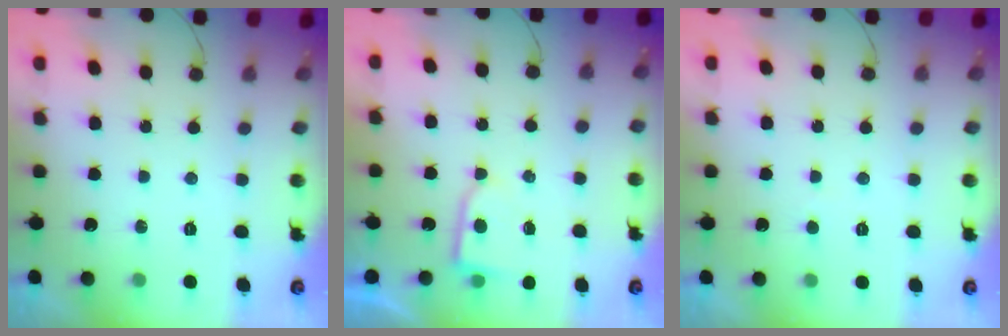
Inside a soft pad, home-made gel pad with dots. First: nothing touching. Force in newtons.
{"total": 4.1, "press": 4.1, "slide": 0.4}
{"total": 1.4, "press": 1.4, "slide": 0.2}